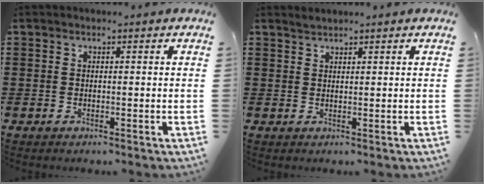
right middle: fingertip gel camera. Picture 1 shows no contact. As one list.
[{"total": 1.0, "force": [1.0, -0.1, -0.2], "torque": [0.001, -0.002, 0.019]}]